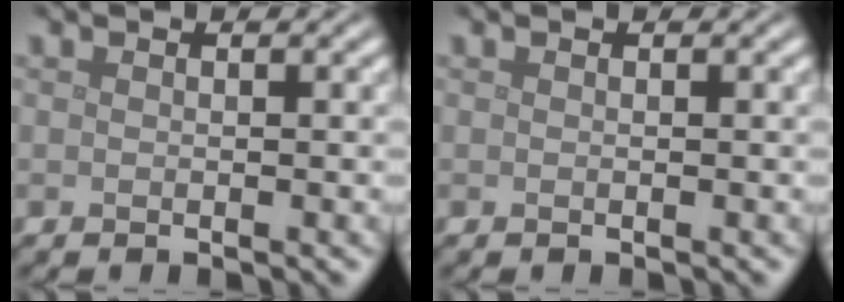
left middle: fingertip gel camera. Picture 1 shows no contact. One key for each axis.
{"total": 0.0}